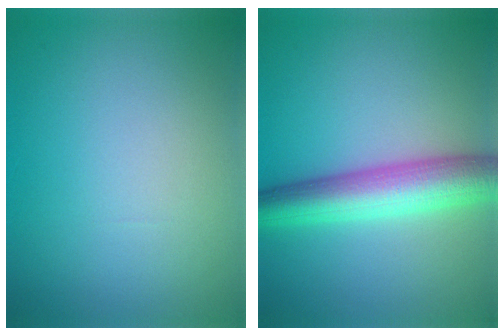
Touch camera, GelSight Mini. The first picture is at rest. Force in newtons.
{"total": 6.4, "press": 6.4, "slide": 0.3}